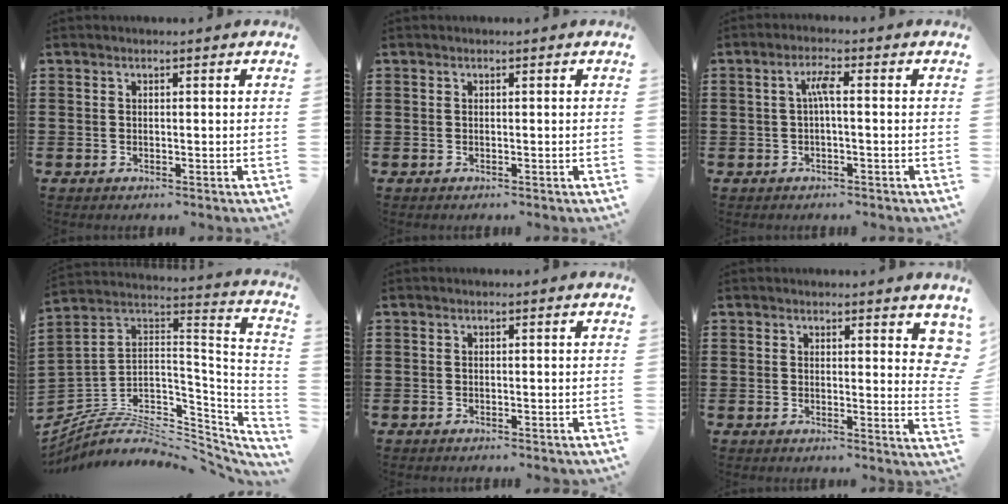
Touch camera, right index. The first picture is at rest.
{"total": 0.0}
{"total": 3.0, "force": [-0.1, 0.3, 3.0], "torque": [-0.059, 0.005, -0.007]}
{"total": 5.4, "force": [-3.6, 2.5, 3.2], "torque": [-0.075, -0.023, -0.070]}
{"total": 0.8, "force": [-0.7, 0.3, -0.1], "torque": [0.000, 0.003, -0.017]}
{"total": 2.3, "force": [1.7, 0.8, 1.4], "torque": [-0.009, -0.002, 0.027]}